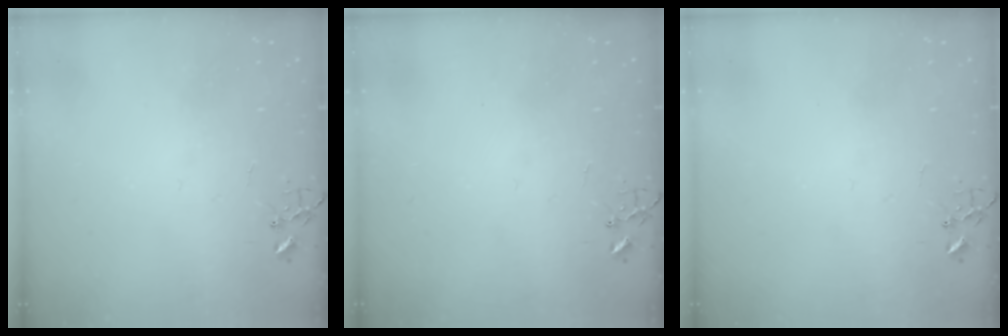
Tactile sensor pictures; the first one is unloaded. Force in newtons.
{"total": 0.0}
{"total": 0.0}